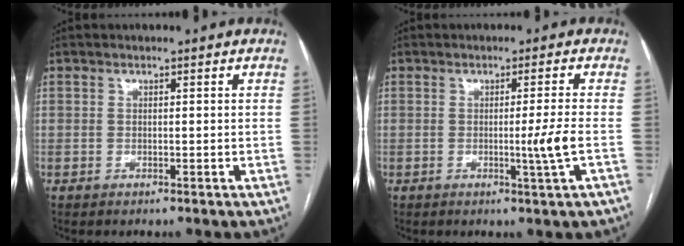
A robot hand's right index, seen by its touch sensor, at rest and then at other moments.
{"total": 5.4, "force": [-1.5, -1.9, 4.8], "torque": [-0.071, -0.008, -0.024]}